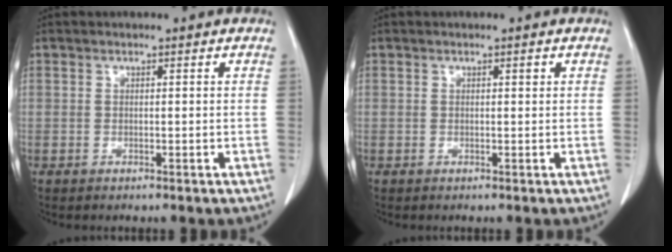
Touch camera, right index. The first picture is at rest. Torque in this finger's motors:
{"motor_torque": [0.06, -0.04, 0.00, 0.00]}